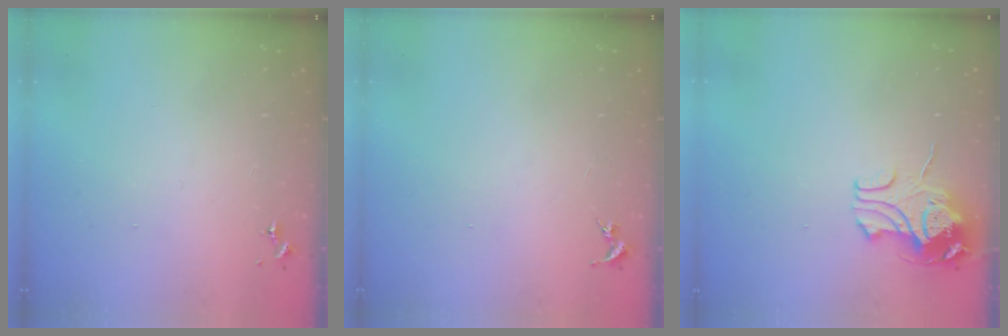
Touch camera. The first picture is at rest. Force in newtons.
{"total": 0.0}
{"total": 9.4, "press": 9.4, "slide": 1.1}